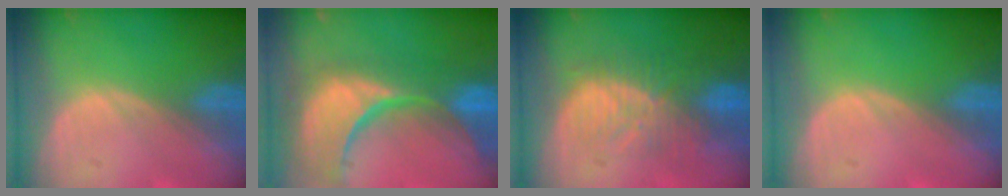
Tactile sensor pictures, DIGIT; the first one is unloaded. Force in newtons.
{"total": 15.4, "press": 12.2, "slide": 9.4}
{"total": 10.0, "press": 8.8, "slide": 4.6}
{"total": 0.0}